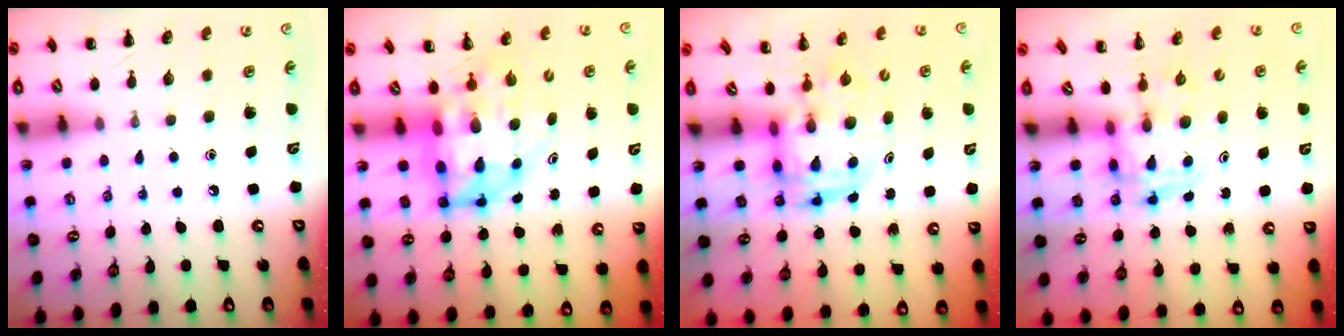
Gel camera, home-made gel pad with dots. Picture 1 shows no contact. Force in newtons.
{"total": 8.2, "press": 7.9, "slide": 2.1}
{"total": 3.7, "press": 3.6, "slide": 0.7}
{"total": 3.6, "press": 3.5, "slide": 0.6}